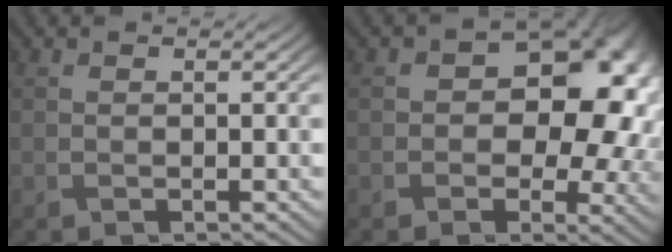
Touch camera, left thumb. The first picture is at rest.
{"total": 12.7, "force": [0.6, 8.6, 9.4], "torque": [-0.099, -0.009, 0.019]}